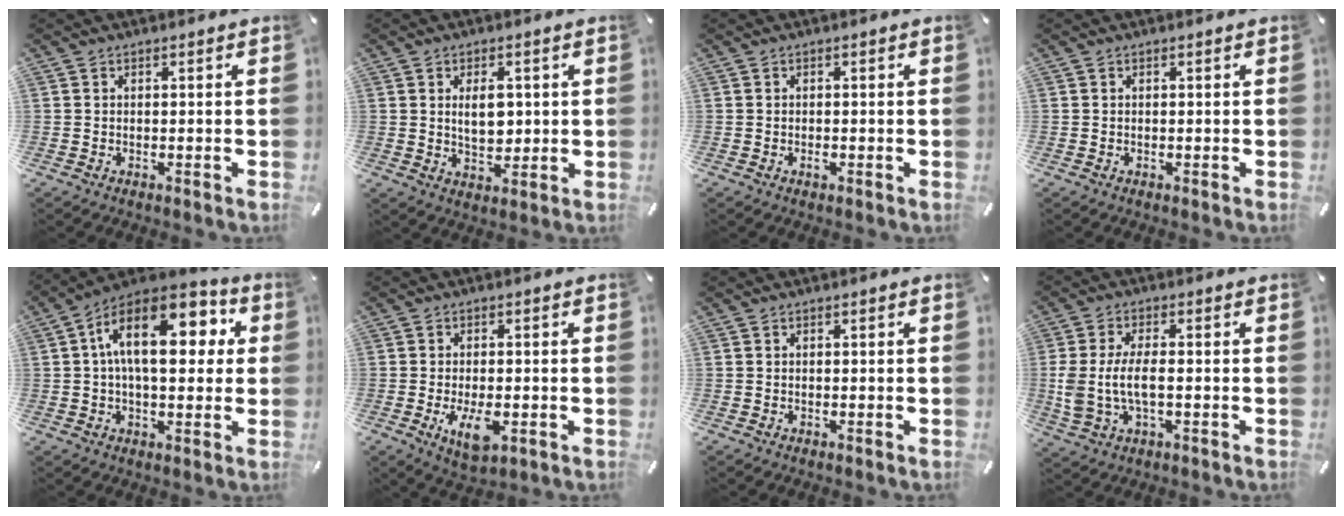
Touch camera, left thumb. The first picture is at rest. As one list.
[{"total": 6.3, "force": [1.1, 4.0, 4.8], "torque": [-0.066, -0.004, 0.013]}, {"total": 0.8, "force": [-0.4, 0.4, 0.6], "torque": [-0.012, -0.004, -0.006]}, {"total": 0.0}, {"total": 17.1, "force": [4.7, 8.9, 13.9], "torque": [-0.228, -0.013, 0.075]}, {"total": 7.0, "force": [-2.1, 3.3, 5.9], "torque": [-0.110, -0.012, -0.039]}, {"total": 0.0}, {"total": 8.2, "force": [-0.8, 3.8, 7.2], "torque": [-0.165, -0.007, -0.018]}]